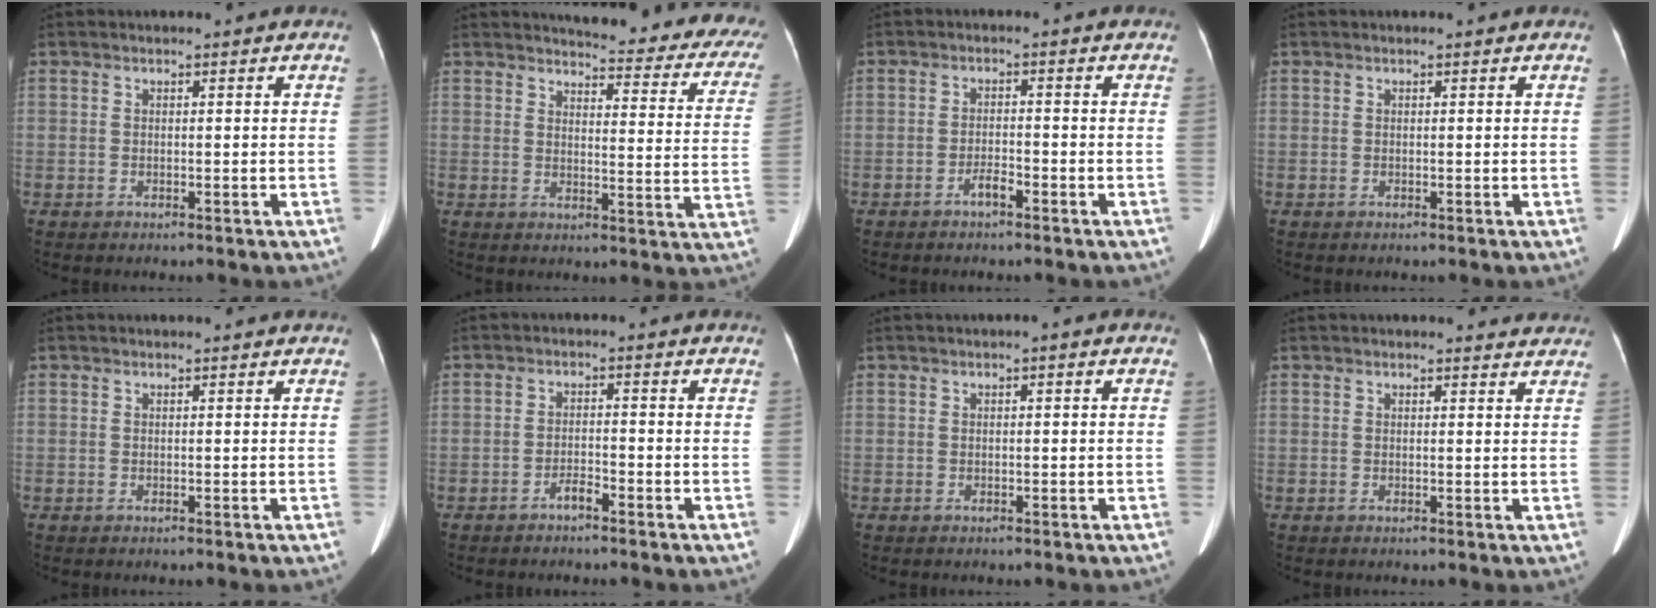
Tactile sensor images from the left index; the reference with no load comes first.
{"total": 21.4, "force": [19.5, 3.8, 7.8], "torque": [-0.073, -0.087, 0.198]}
{"total": 2.0, "force": [-1.6, 0.4, 1.2], "torque": [-0.024, 0.000, -0.026]}
{"total": 0.0}
{"total": 1.4, "force": [1.3, 0.0, 0.4], "torque": [-0.009, 0.013, 0.018]}
{"total": 1.9, "force": [-1.7, 0.2, 0.9], "torque": [-0.019, 0.000, -0.028]}
{"total": 0.6, "force": [0.0, 0.1, 0.6], "torque": [-0.012, 0.001, -0.002]}
{"total": 4.3, "force": [4.2, 1.0, 0.5], "torque": [0.002, -0.004, 0.032]}